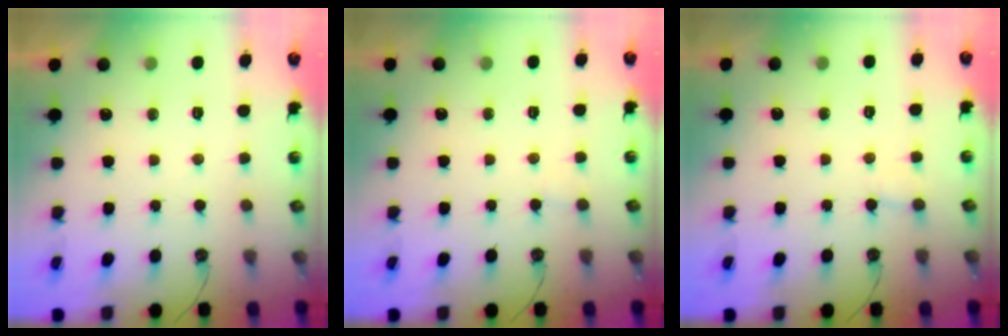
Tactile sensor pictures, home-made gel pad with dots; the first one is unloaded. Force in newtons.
{"total": 2.9, "press": 2.9, "slide": 0.2}
{"total": 3.4, "press": 3.4, "slide": 0.2}